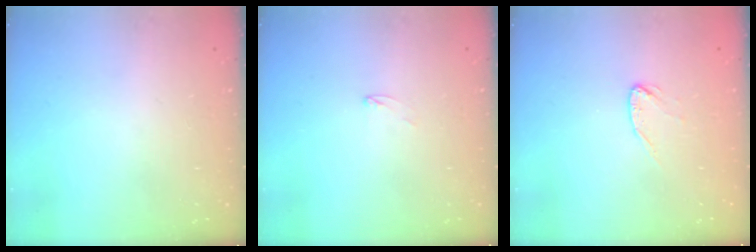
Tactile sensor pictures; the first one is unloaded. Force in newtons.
{"total": 2.2, "press": 2.2, "slide": 0.2}
{"total": 3.6, "press": 3.6, "slide": 0.4}